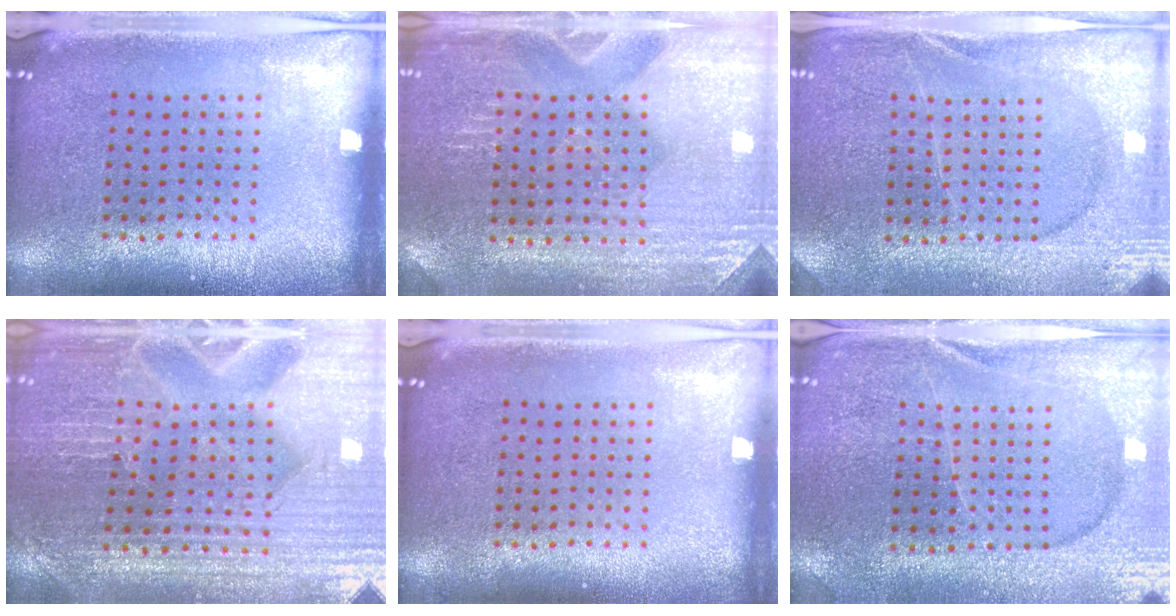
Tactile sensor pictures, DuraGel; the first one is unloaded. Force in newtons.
{"total": 3.1, "press": 3.1, "slide": 0.3}
{"total": 3.0, "press": 2.9, "slide": 0.4}
{"total": 3.6, "press": 3.6, "slide": 0.4}
{"total": 0.0}
{"total": 1.8, "press": 1.8, "slide": 0.2}